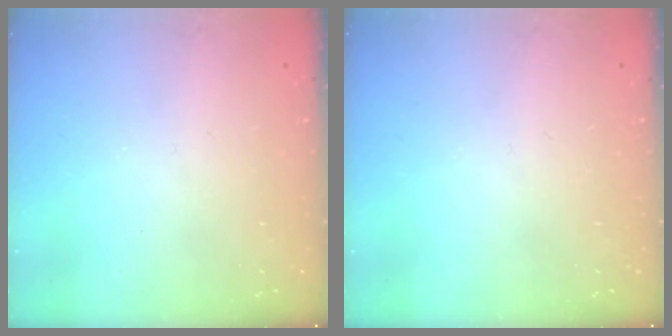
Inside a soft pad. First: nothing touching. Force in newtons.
{"total": 0.0}